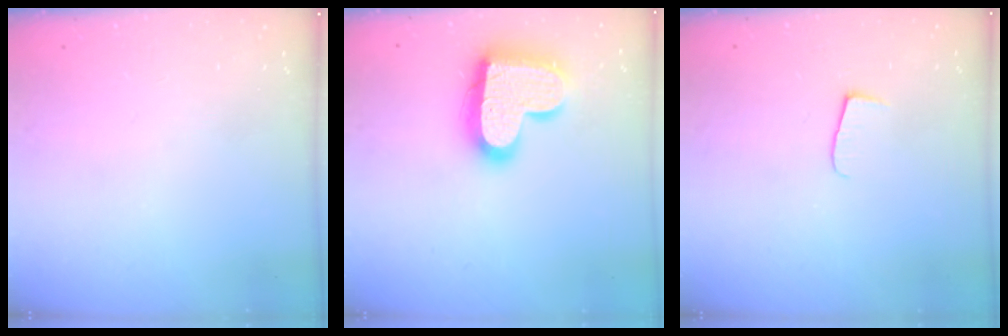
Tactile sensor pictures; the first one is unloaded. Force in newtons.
{"total": 19.1, "press": 19.0, "slide": 1.3}
{"total": 5.3, "press": 5.2, "slide": 0.4}